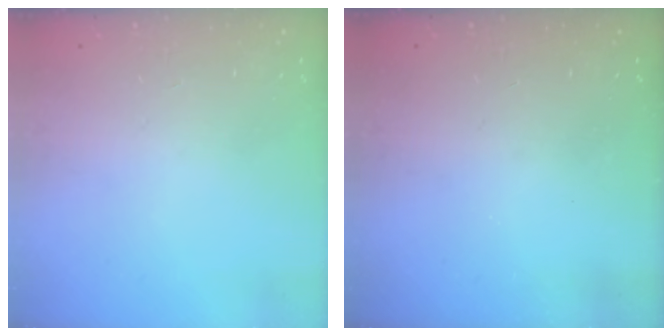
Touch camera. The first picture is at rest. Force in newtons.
{"total": 0.0}